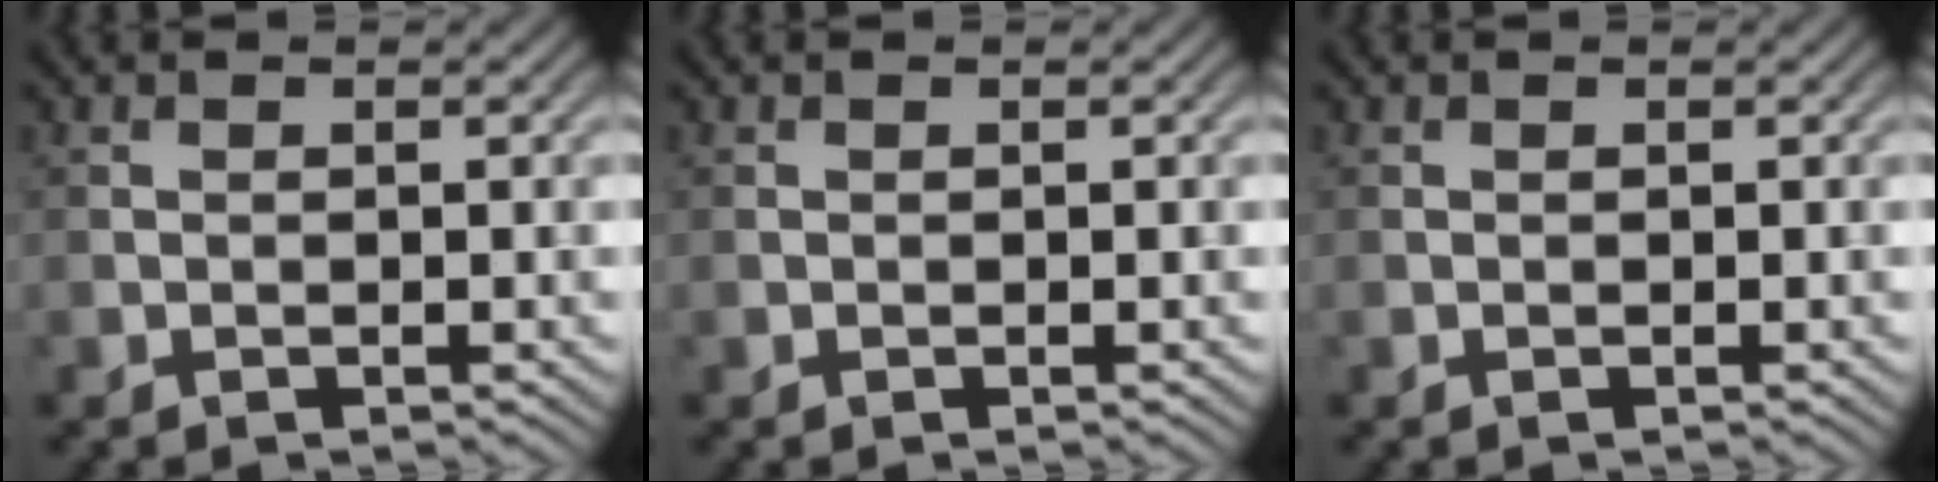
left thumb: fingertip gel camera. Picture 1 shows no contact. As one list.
[{"total": 0.0}, {"total": 0.0}]